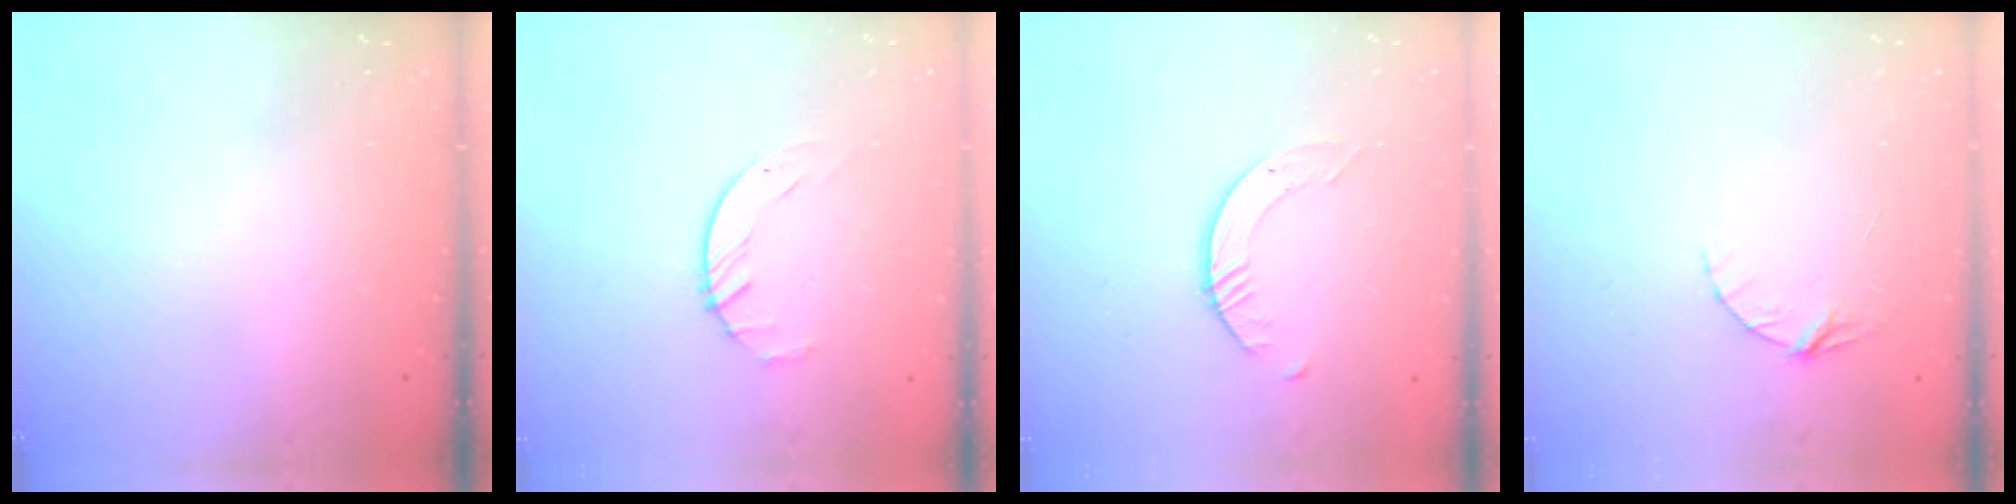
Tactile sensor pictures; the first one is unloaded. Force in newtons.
{"total": 1.6, "press": 1.6, "slide": 0.3}
{"total": 2.6, "press": 2.6, "slide": 0.3}
{"total": 3.7, "press": 3.7, "slide": 0.4}